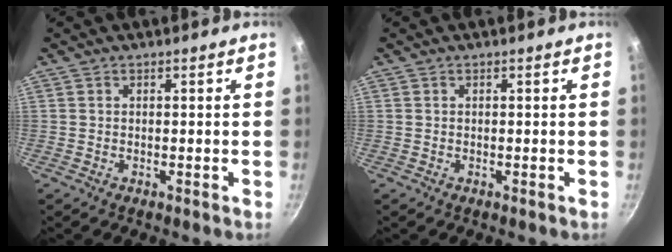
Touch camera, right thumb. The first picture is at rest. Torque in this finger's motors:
{"motor_torque": [-0.20, 0.21, 0.00, 0.01, 0.03]}